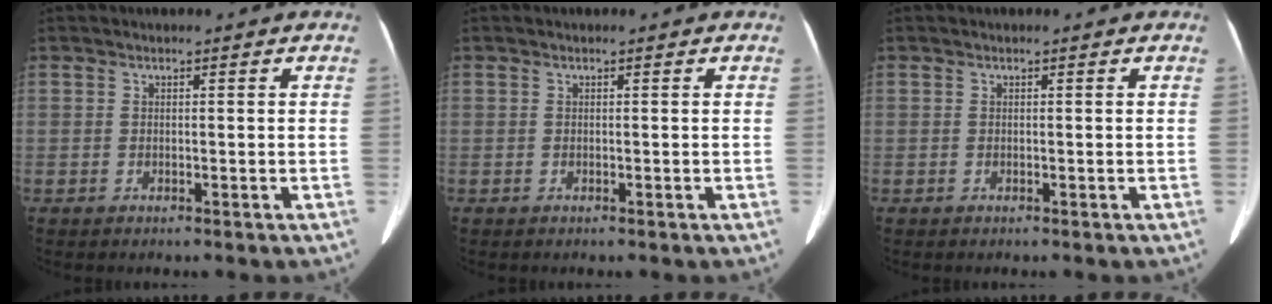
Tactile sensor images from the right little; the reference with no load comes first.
{"total": 0.0}
{"total": 0.0}